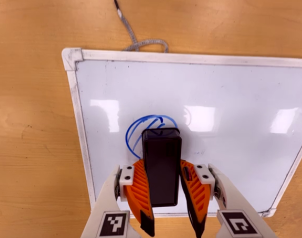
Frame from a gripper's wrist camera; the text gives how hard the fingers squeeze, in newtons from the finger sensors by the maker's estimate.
{"total": 10.8, "left": 10.6, "right": 10.9}